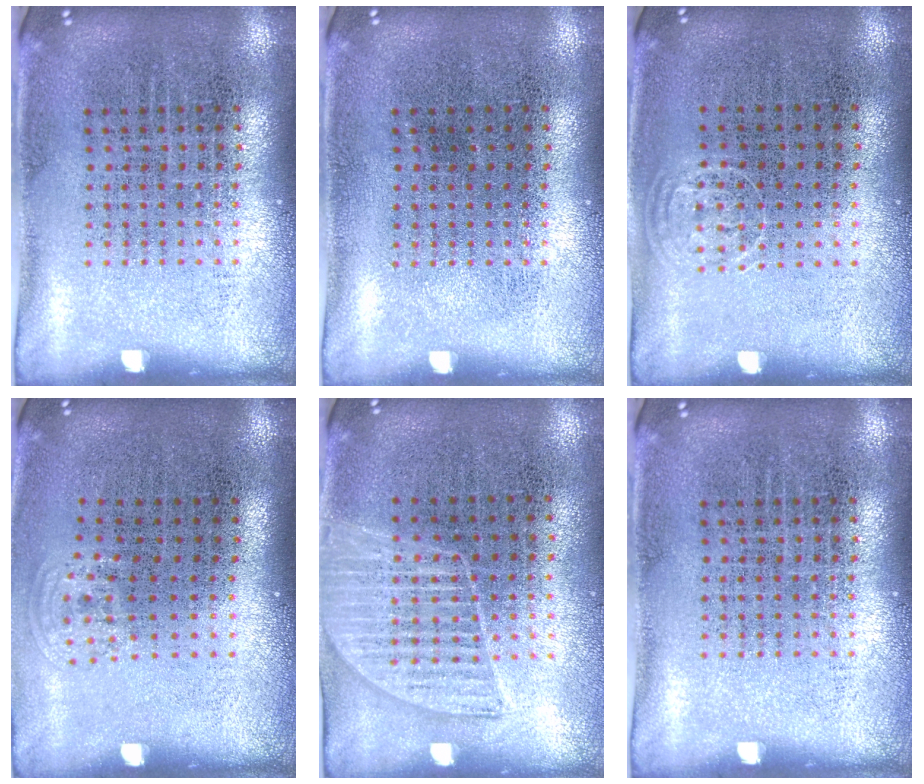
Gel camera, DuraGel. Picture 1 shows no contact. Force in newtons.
{"total": 0.0}
{"total": 0.7, "press": 0.6, "slide": 0.4}
{"total": 0.8, "press": 0.6, "slide": 0.4}
{"total": 1.4, "press": 1.2, "slide": 0.6}
{"total": 0.0}